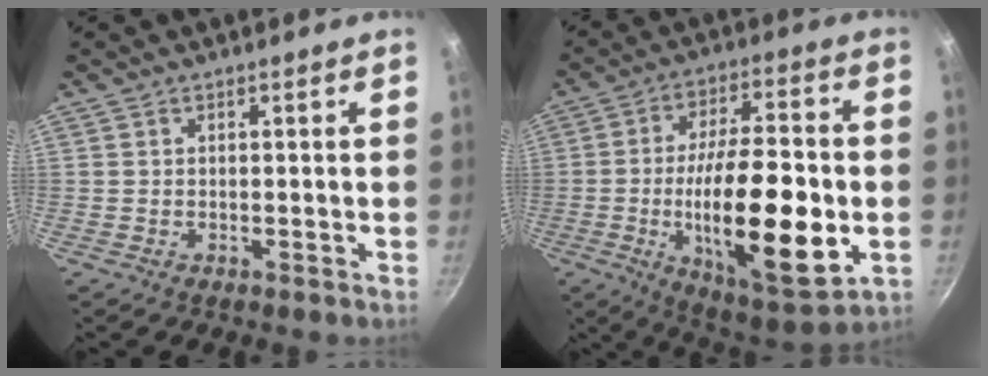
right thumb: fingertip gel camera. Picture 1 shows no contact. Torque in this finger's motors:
{"motor_torque": [0.03, 1.78, 2.16, -0.60, 0.29]}